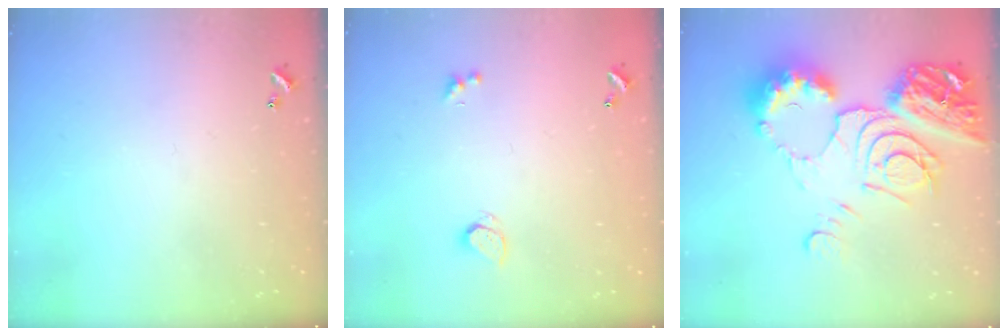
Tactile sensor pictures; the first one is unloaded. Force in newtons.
{"total": 0.7, "press": 0.6, "slide": 0.4}
{"total": 19.5, "press": 19.4, "slide": 2.4}